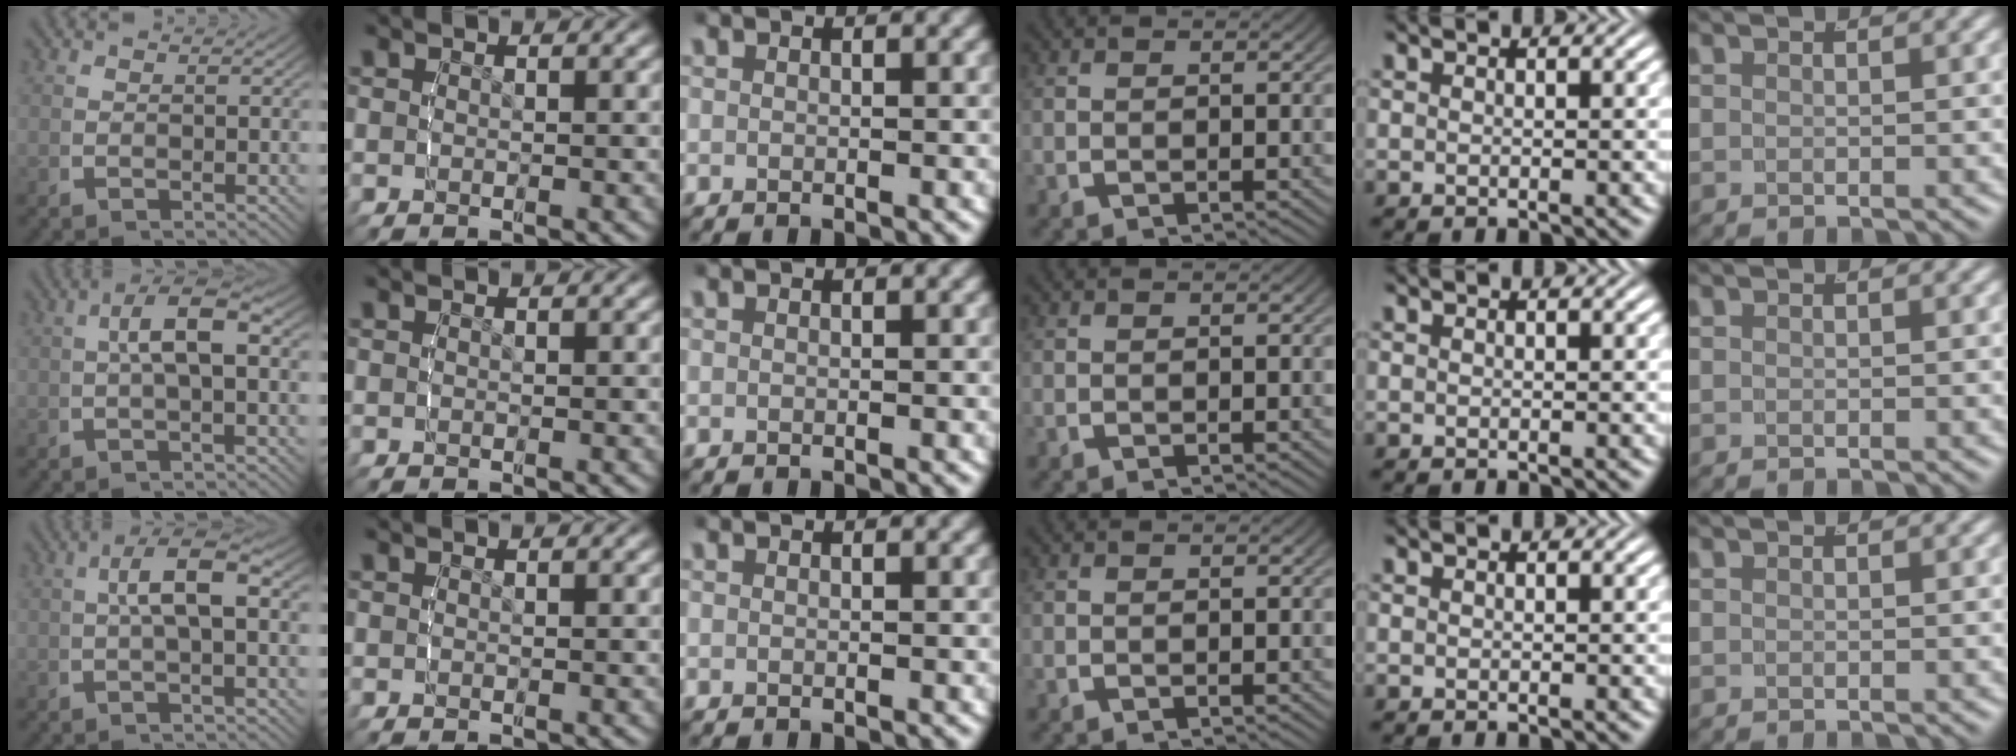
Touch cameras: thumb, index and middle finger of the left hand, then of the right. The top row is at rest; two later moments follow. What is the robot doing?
{"motion": "lift_and_place", "object": "legos"}